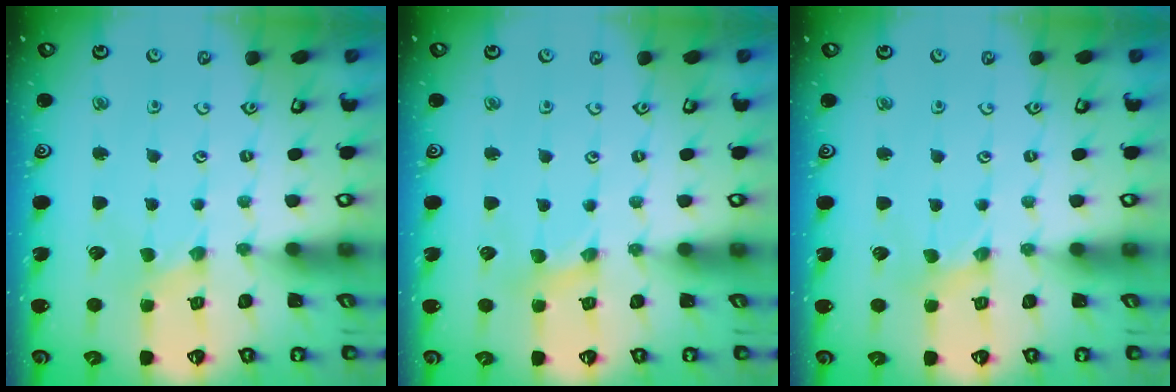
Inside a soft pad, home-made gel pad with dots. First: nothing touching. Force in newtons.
{"total": 2.2, "press": 2.2, "slide": 0.4}
{"total": 0.7, "press": 0.7, "slide": 0.1}